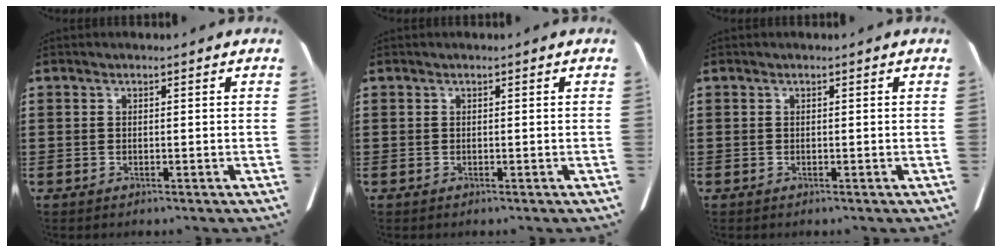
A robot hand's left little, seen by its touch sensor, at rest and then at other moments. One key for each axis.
{"total": 0.0}
{"total": 0.0}